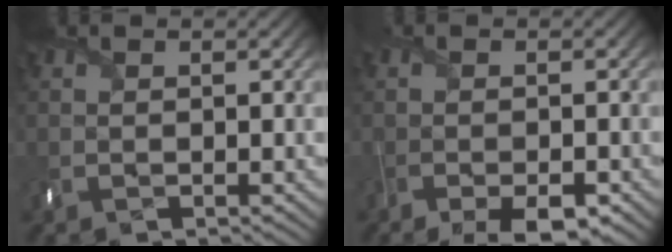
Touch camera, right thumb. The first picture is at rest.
{"total": 5.0, "force": [-3.4, 1.8, 3.2], "torque": [-0.060, -0.012, -0.056]}